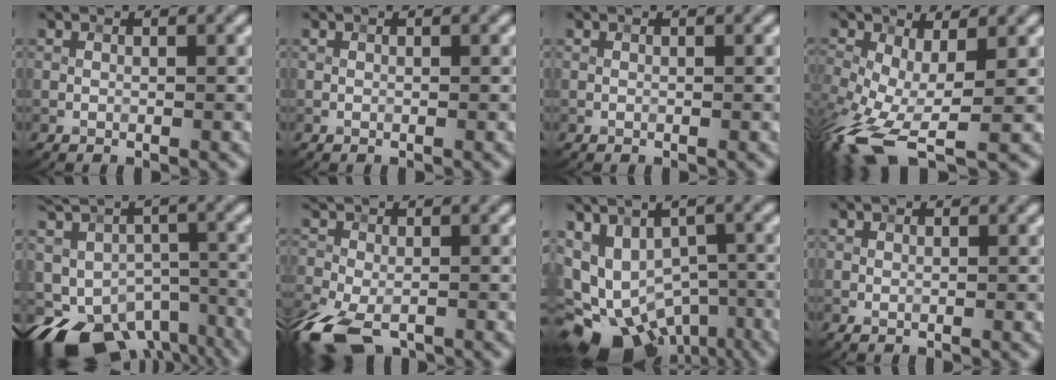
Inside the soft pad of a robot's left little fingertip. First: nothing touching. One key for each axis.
{"total": 0.0}
{"total": 0.0}
{"total": 10.4, "fx": -4.1, "fy": 4.5, "fz": 8.4, "tx": -0.203, "ty": -0.042, "tz": -0.072}
{"total": 12.2, "fx": -7.9, "fy": 6.9, "fz": 6.3, "tx": -0.116, "ty": -0.020, "tz": -0.107}
{"total": 8.2, "fx": -4.6, "fy": 4.1, "fz": 5.4, "tx": -0.122, "ty": -0.024, "tz": -0.091}
{"total": 12.0, "fx": -5.9, "fy": 7.5, "fz": 7.2, "tx": -0.110, "ty": -0.012, "tz": -0.078}
{"total": 0.0}